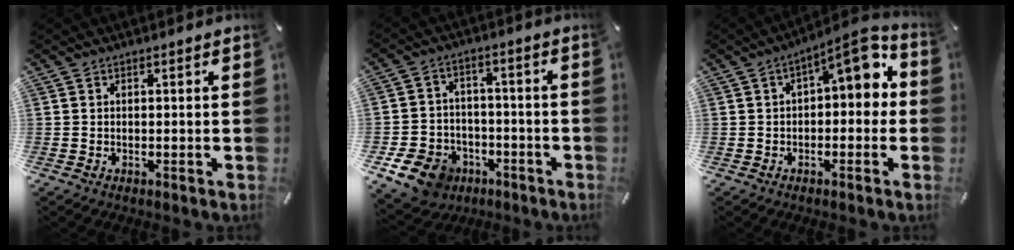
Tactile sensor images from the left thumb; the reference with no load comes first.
{"total": 10.4, "force": [-6.0, 7.6, 3.9], "torque": [-0.075, 0.045, -0.107]}
{"total": 7.9, "force": [2.5, 3.3, 6.8], "torque": [-0.086, -0.024, 0.031]}